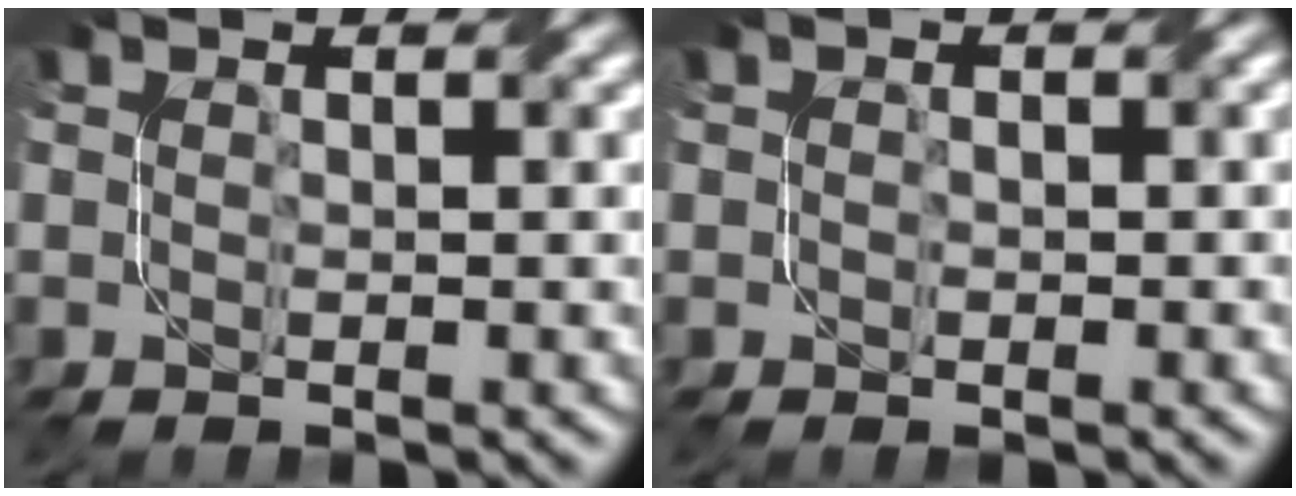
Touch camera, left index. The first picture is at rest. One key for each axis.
{"total": 0.6, "fx": 0.1, "fy": 0.5, "fz": 0.3, "tx": -0.007, "ty": -0.001, "tz": -0.004}